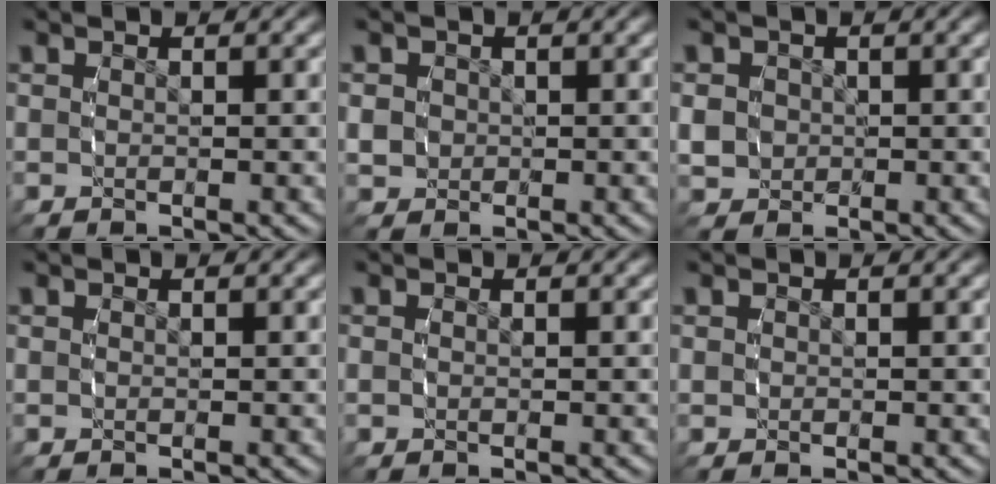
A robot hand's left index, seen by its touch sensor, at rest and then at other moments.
{"total": 2.7, "force": [-0.3, 2.6, 0.5], "torque": [-0.017, -0.006, -0.003]}
{"total": 3.5, "force": [-0.4, 3.4, 0.9], "torque": [-0.021, -0.006, -0.006]}
{"total": 0.0}
{"total": 0.8, "force": [-0.2, 0.7, 0.3], "torque": [-0.009, -0.002, -0.004]}
{"total": 0.8, "force": [0.0, 0.8, 0.1], "torque": [-0.005, -0.004, 0.003]}